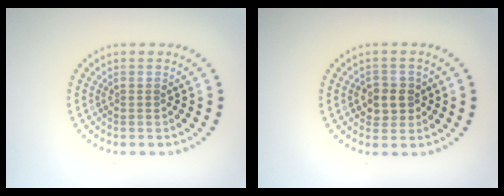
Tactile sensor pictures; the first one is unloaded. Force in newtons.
{"total": 2.5, "press": 2.4, "slide": 0.8}